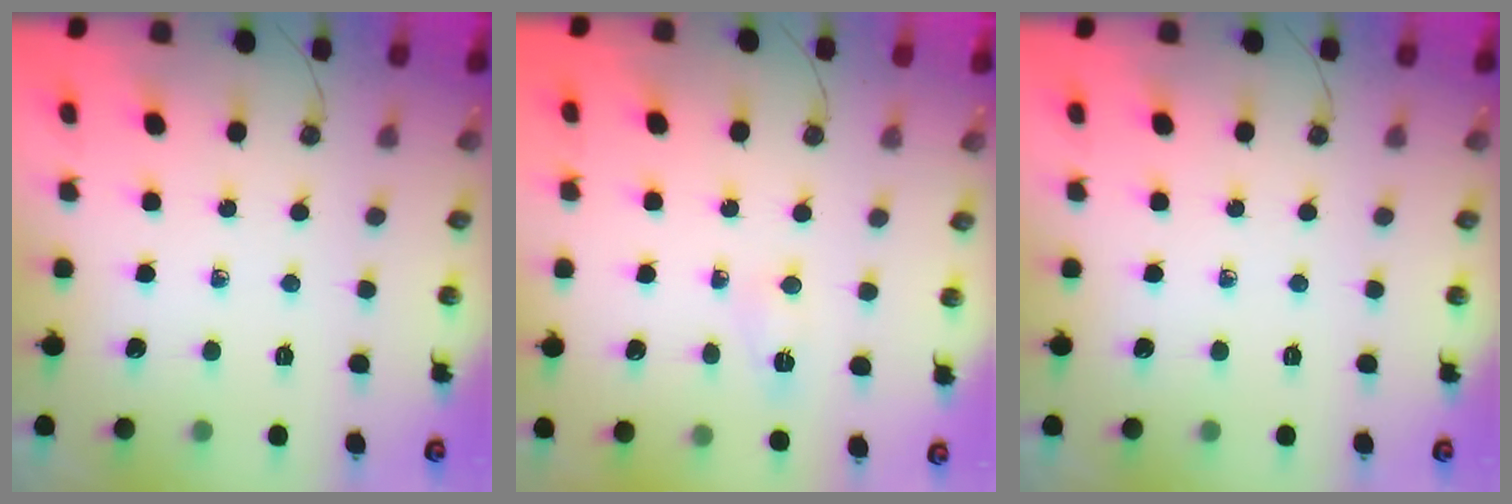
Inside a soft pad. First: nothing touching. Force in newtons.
{"total": 3.1, "press": 2.9, "slide": 1.1}
{"total": 0.0}